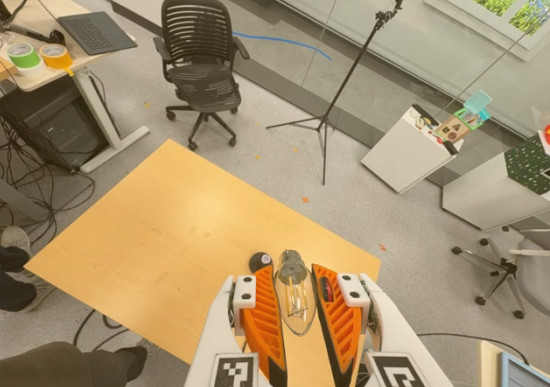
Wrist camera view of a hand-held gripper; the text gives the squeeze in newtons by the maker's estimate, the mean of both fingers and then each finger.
{"total": 14.4, "left": 16.0, "right": 12.8}